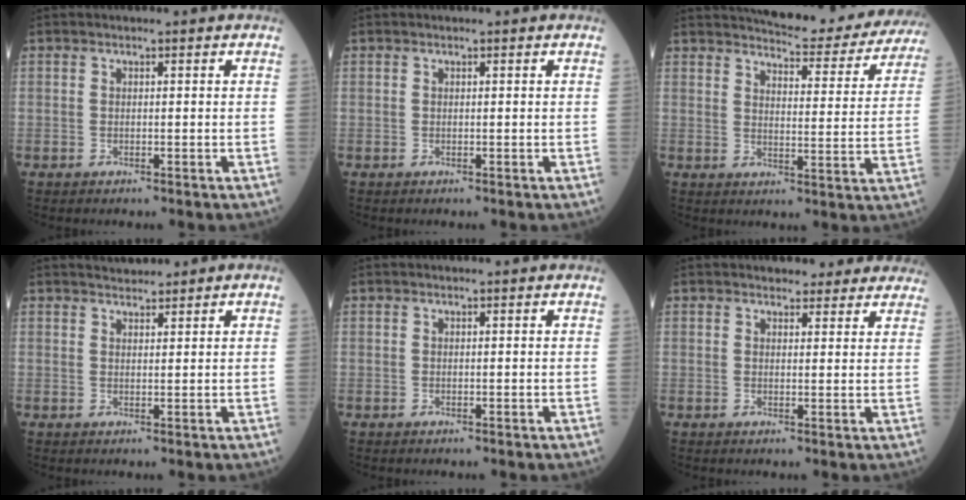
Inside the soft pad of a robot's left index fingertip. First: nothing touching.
{"total": 0.0}
{"total": 18.6, "force": [17.5, 3.3, 5.5], "torque": [-0.058, -0.037, 0.201]}
{"total": 2.1, "force": [2.0, 0.5, 0.4], "torque": [-0.010, 0.009, 0.034]}
{"total": 0.0}
{"total": 6.2, "force": [5.6, 2.2, 1.3], "torque": [0.002, 0.009, 0.055]}